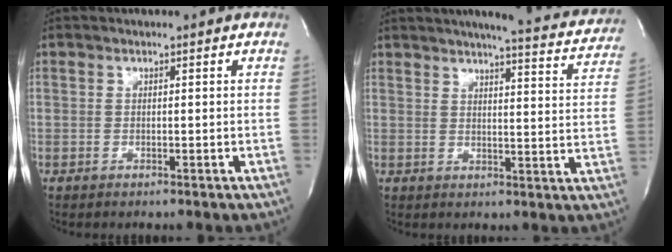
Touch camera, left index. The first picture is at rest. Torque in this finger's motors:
{"motor_torque": [0.30, -0.23, 0.17, 0.09]}